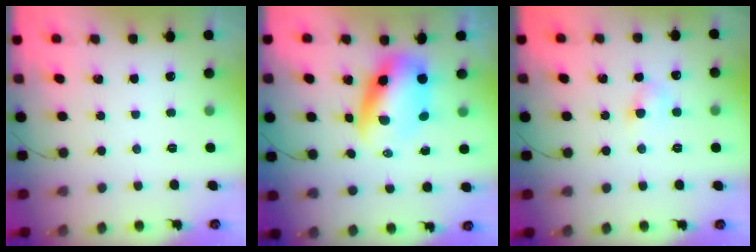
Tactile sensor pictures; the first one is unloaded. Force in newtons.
{"total": 7.6, "press": 7.3, "slide": 2.3}
{"total": 4.2, "press": 4.0, "slide": 1.3}